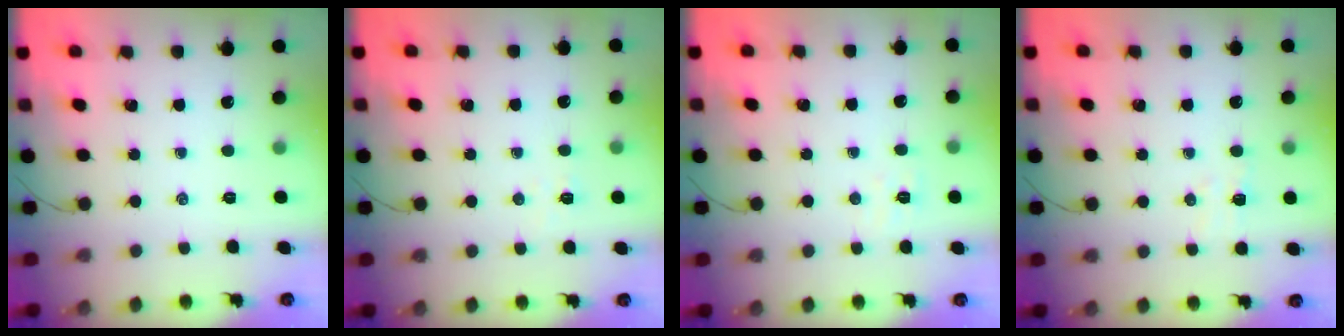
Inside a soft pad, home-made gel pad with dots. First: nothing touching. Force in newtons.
{"total": 2.9, "press": 2.8, "slide": 0.9}
{"total": 4.7, "press": 4.5, "slide": 1.1}
{"total": 3.7, "press": 3.6, "slide": 0.8}